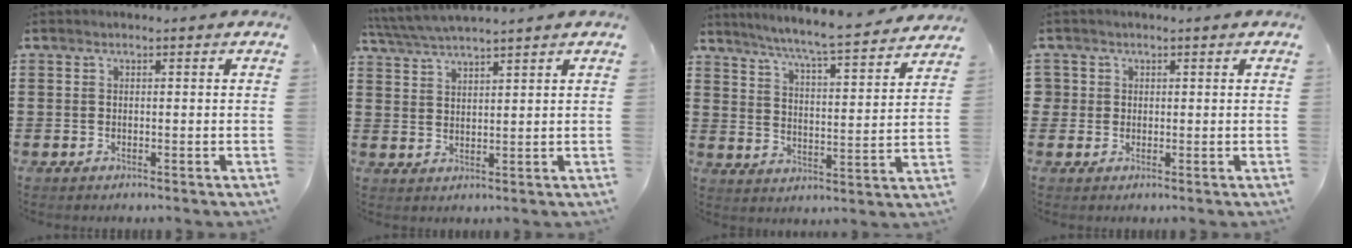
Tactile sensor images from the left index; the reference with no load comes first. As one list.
[{"total": 4.1, "force": [3.8, -0.2, 1.4], "torque": [-0.040, -0.011, 0.069]}, {"total": 6.2, "force": [5.7, -0.7, 2.3], "torque": [-0.060, -0.048, 0.088]}, {"total": 1.5, "force": [0.5, 1.4, 0.0], "torque": [-0.007, 0.007, 0.008]}]